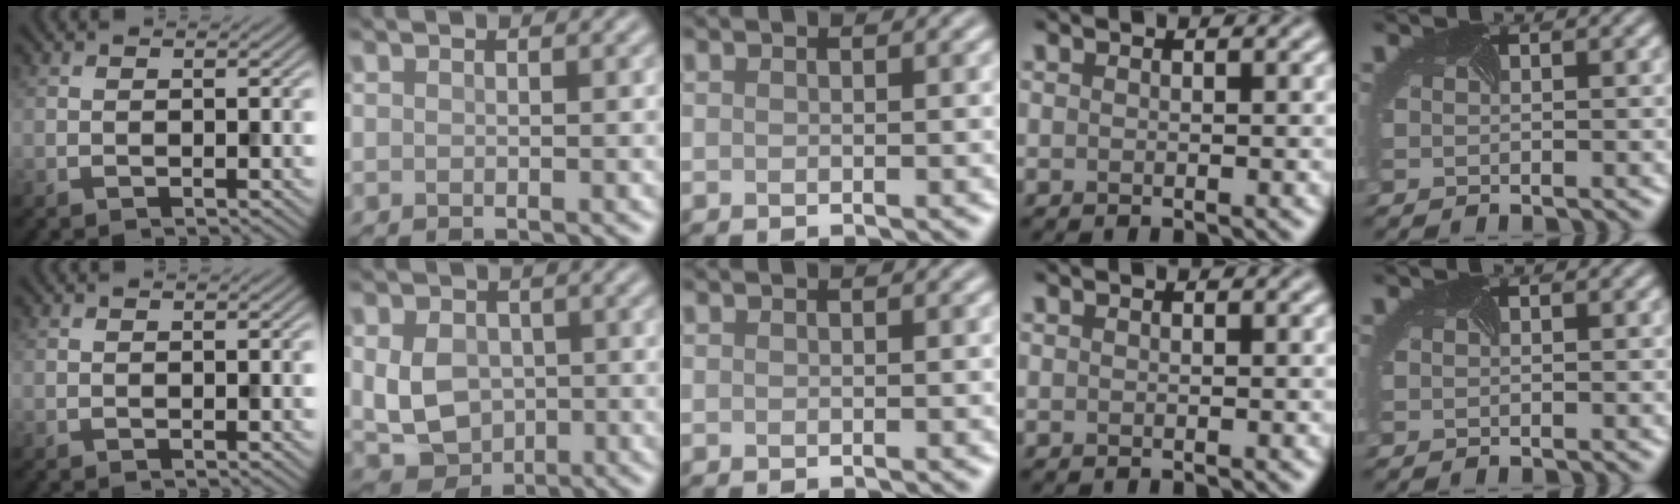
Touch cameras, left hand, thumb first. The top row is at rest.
{"index": {"total": 6.1, "force": [-0.5, 4.7, 3.9], "torque": [-0.077, -0.016, -0.008]}}